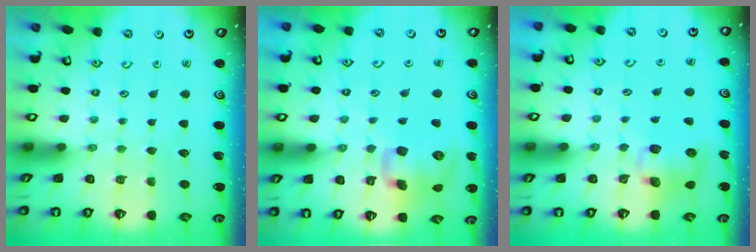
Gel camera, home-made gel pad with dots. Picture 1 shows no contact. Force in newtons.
{"total": 13.6, "press": 13.4, "slide": 2.4}
{"total": 9.4, "press": 9.3, "slide": 1.4}